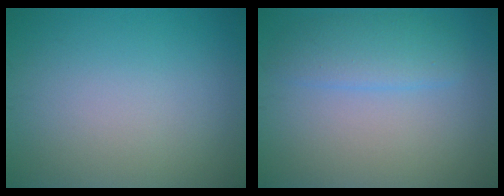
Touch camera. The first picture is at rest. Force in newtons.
{"total": 2.9, "press": 2.9, "slide": 0.2}